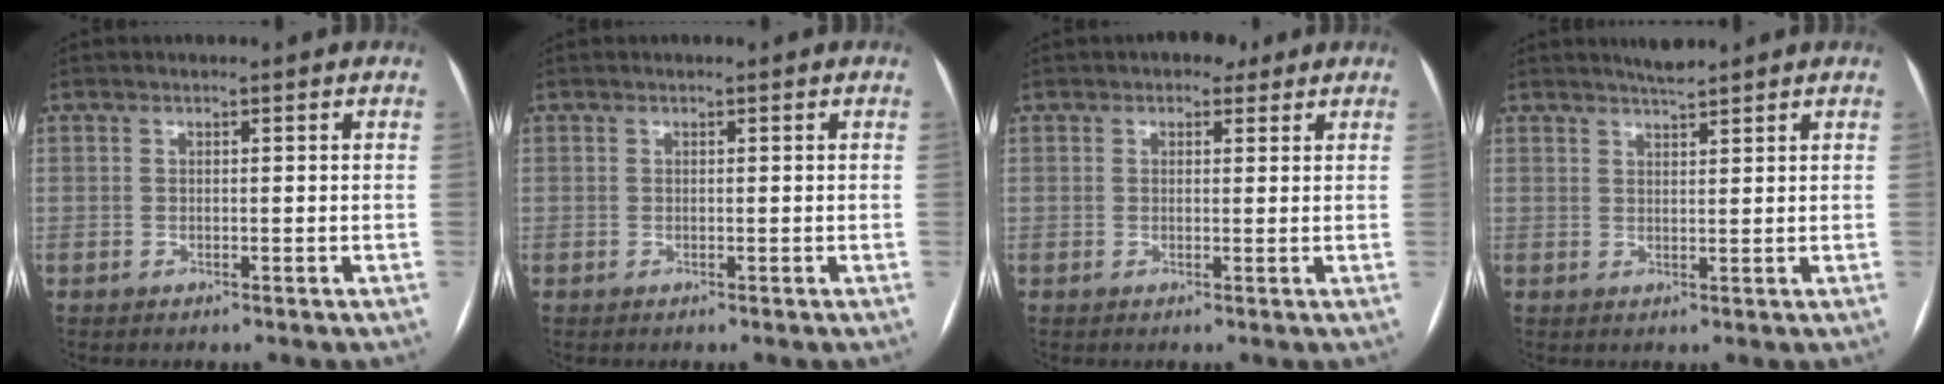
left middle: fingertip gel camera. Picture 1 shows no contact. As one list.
[{"total": 0.0}, {"total": 2.7, "force": [1.8, 1.7, 1.1], "torque": [-0.013, 0.012, 0.021]}, {"total": 2.5, "force": [2.3, 0.0, 0.9], "torque": [-0.019, 0.004, 0.040]}]